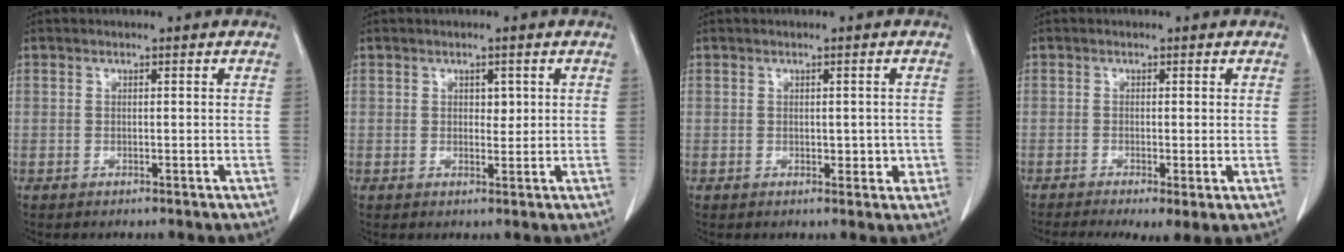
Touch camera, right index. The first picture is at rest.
{"total": 1.7, "force": [0.5, 1.1, 1.2], "torque": [-0.015, -0.002, 0.007]}
{"total": 2.7, "force": [-0.3, 1.6, 2.1], "torque": [-0.022, 0.003, 0.003]}
{"total": 6.2, "force": [-3.5, 1.7, 4.8], "torque": [-0.074, -0.020, -0.061]}